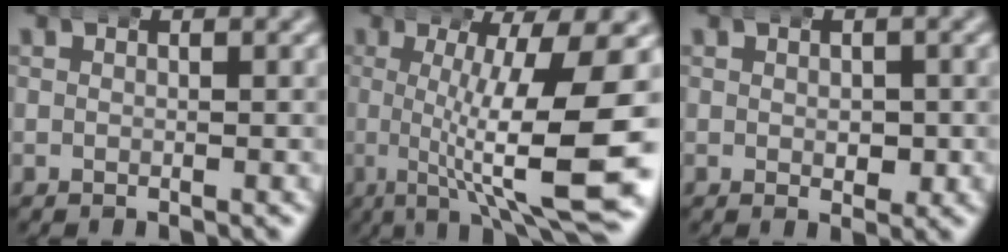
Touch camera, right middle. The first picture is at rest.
{"total": 10.6, "force": [-2.3, 1.6, 10.2], "torque": [-0.138, -0.009, -0.029]}
{"total": 1.4, "force": [-0.1, 1.0, 0.9], "torque": [-0.010, -0.002, -0.002]}